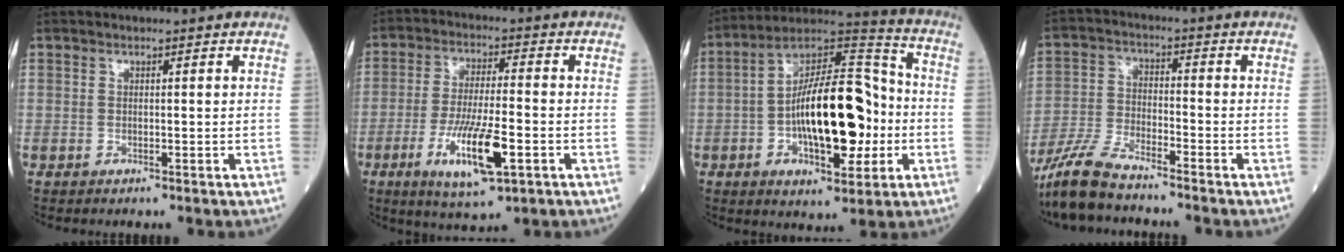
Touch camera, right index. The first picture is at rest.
{"total": 12.1, "force": [-4.5, 2.5, 11.0], "torque": [-0.214, -0.016, -0.073]}
{"total": 20.7, "force": [-2.6, 7.7, 19.0], "torque": [-0.335, 0.029, -0.037]}
{"total": 10.3, "force": [-8.6, 2.2, 5.2], "torque": [-0.120, -0.023, -0.167]}